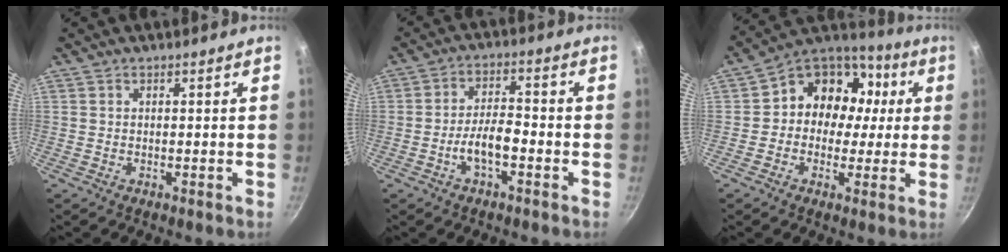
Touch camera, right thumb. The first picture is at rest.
{"total": 6.5, "force": [-2.6, 2.6, 5.3], "torque": [-0.089, 0.032, -0.051]}
{"total": 14.6, "force": [1.4, 12.4, 7.5], "torque": [-0.068, 0.036, 0.003]}